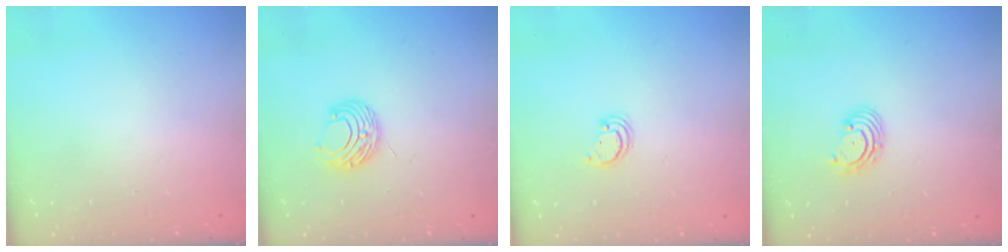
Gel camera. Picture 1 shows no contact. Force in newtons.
{"total": 8.0, "press": 7.9, "slide": 0.6}
{"total": 2.4, "press": 2.4, "slide": 0.2}
{"total": 2.9, "press": 2.9, "slide": 0.3}